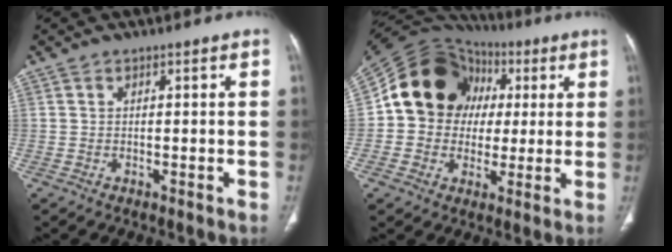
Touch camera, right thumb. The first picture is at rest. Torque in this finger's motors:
{"motor_torque": [1.06, 2.54, 0.82, -0.68, 0.12]}